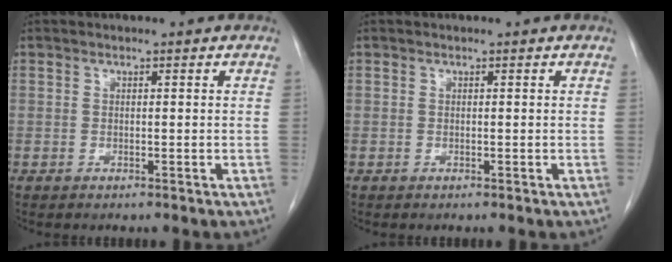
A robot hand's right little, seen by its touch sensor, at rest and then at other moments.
{"total": 0.0}